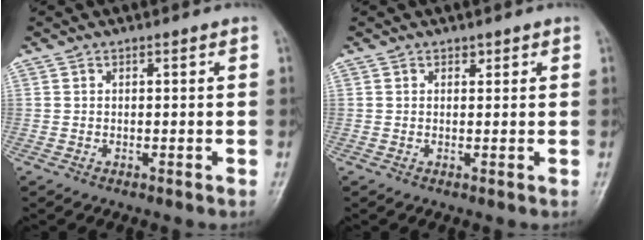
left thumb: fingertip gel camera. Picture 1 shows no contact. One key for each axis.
{"total": 0.9, "fx": 0.6, "fy": 0.7, "fz": 0.2, "tx": 0.006, "ty": -0.003, "tz": 0.007}